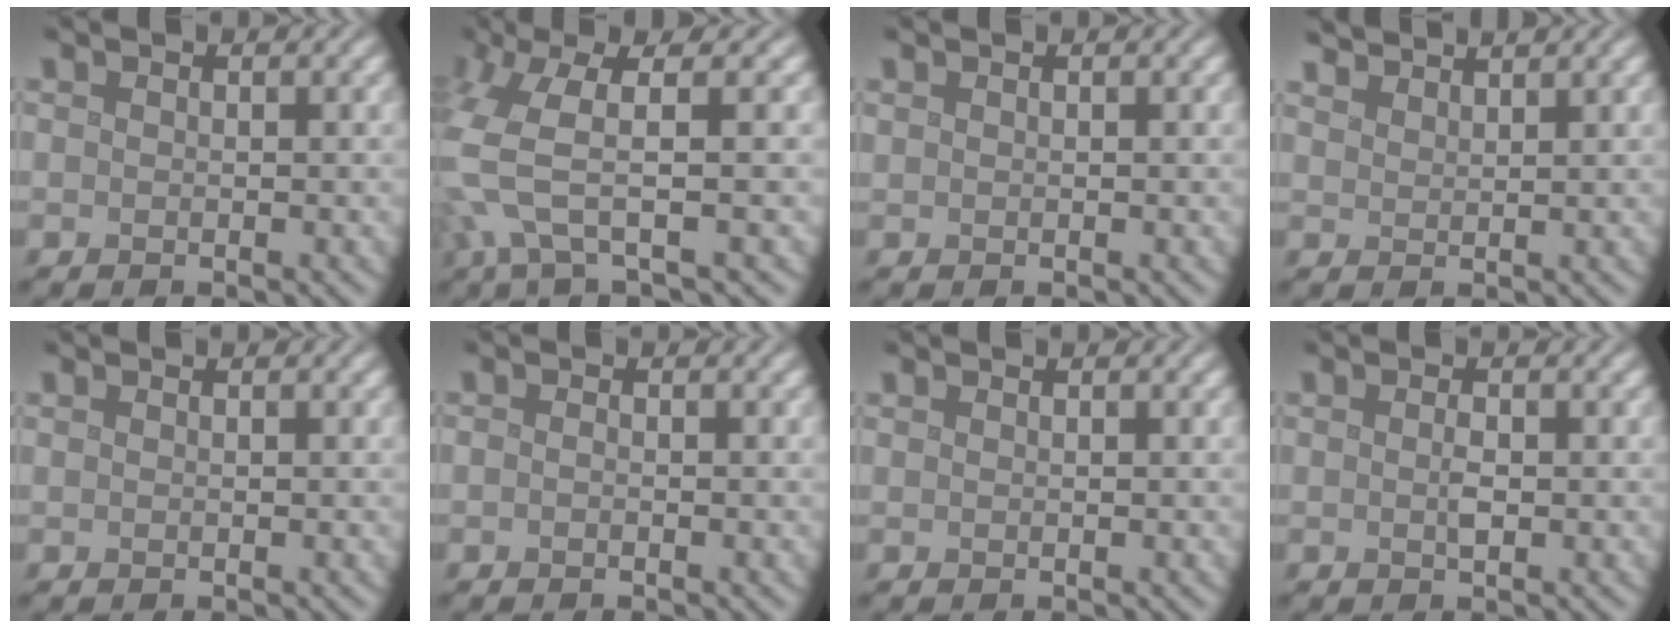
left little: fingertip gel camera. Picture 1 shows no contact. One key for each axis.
{"total": 6.7, "fx": 0.4, "fy": 1.3, "fz": 6.6, "tx": -0.159, "ty": 0.002, "tz": 0.004}
{"total": 0.0}
{"total": 2.6, "fx": 2.5, "fy": 0.2, "fz": 0.5, "tx": -0.004, "ty": 0.004, "tz": 0.043}
{"total": 0.0}
{"total": 0.5, "fx": -0.3, "fy": 0.2, "fz": 0.4, "tx": -0.010, "ty": -0.001, "tz": -0.006}
{"total": 0.0}
{"total": 1.1, "fx": -0.1, "fy": 0.4, "fz": 1.0, "tx": -0.022, "ty": -0.001, "tz": 0.000}